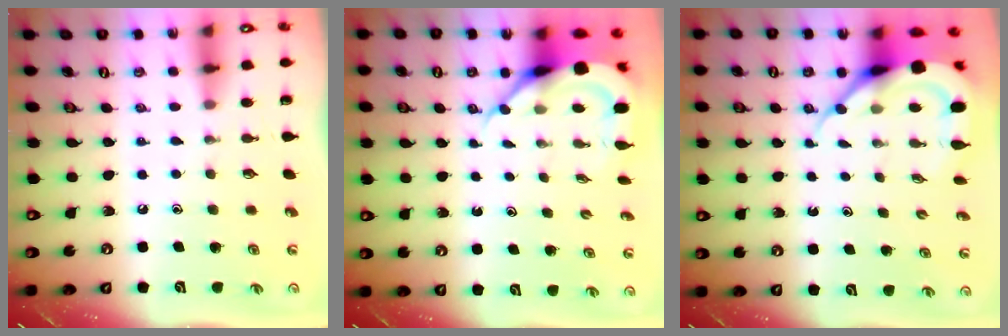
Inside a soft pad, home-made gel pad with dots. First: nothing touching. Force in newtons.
{"total": 7.2, "press": 7.1, "slide": 0.9}
{"total": 8.5, "press": 8.4, "slide": 0.9}